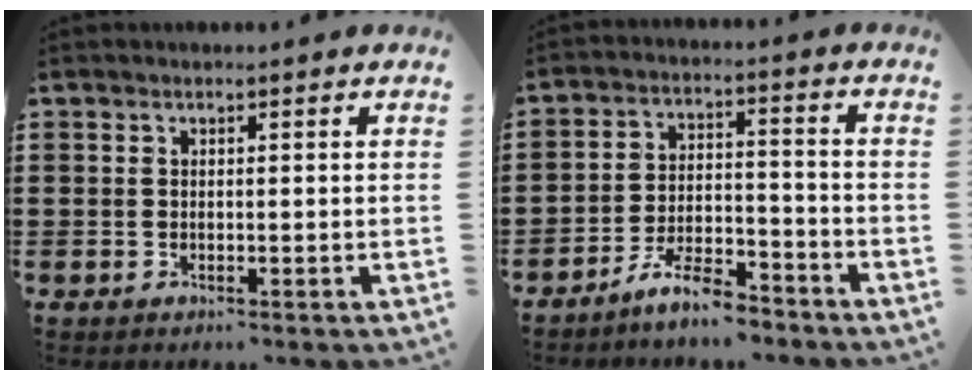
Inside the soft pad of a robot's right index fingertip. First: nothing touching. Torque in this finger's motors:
{"motor_torque": [2.14, 0.00, -0.87, -0.21]}